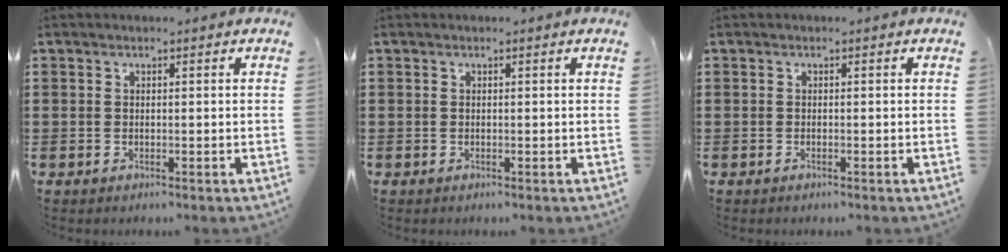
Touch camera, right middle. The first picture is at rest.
{"total": 0.0}
{"total": 0.0}